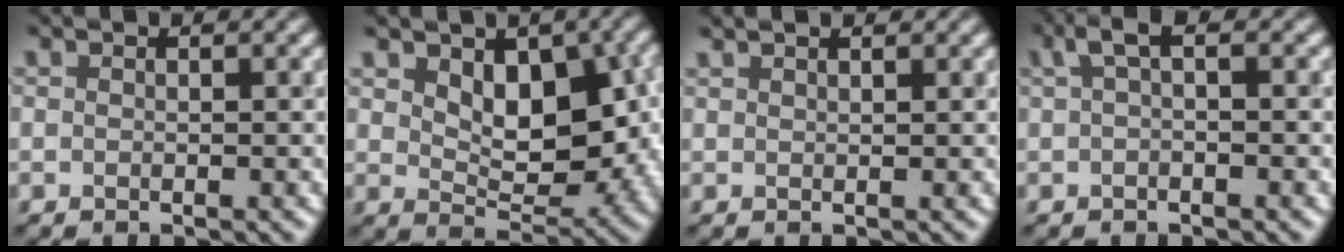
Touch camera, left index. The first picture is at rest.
{"total": 6.6, "force": [1.4, 3.9, 5.1], "torque": [-0.071, -0.009, 0.034]}
{"total": 0.9, "force": [0.9, -0.1, 0.0], "torque": [0.000, 0.003, 0.013]}
{"total": 1.5, "force": [0.4, 0.2, 1.4], "torque": [-0.024, 0.014, 0.009]}